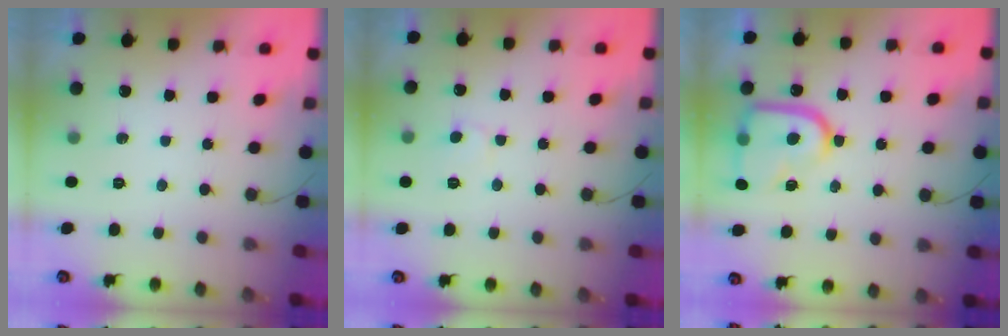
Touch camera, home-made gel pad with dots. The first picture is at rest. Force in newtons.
{"total": 4.6, "press": 4.6, "slide": 0.4}
{"total": 16.2, "press": 16.1, "slide": 1.5}